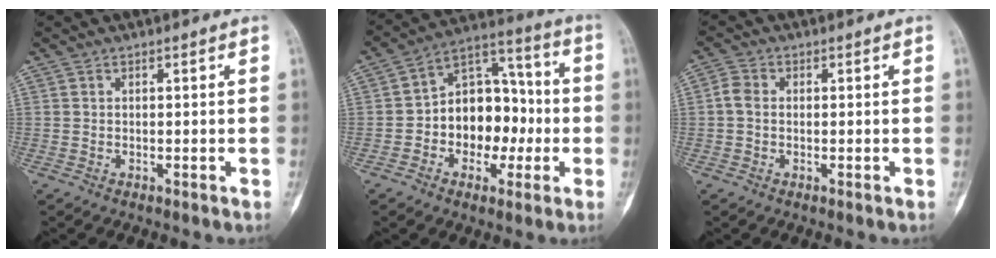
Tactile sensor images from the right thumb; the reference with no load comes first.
{"total": 14.8, "force": [-2.1, 10.7, 10.1], "torque": [-0.105, 0.052, -0.039]}
{"total": 2.9, "force": [-0.1, 2.3, 1.8], "torque": [-0.036, 0.007, -0.009]}